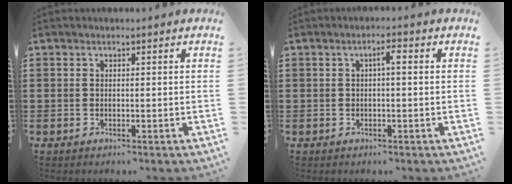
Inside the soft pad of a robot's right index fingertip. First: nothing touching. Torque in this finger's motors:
{"motor_torque": [0.55, -0.11, 0.06, 0.05]}